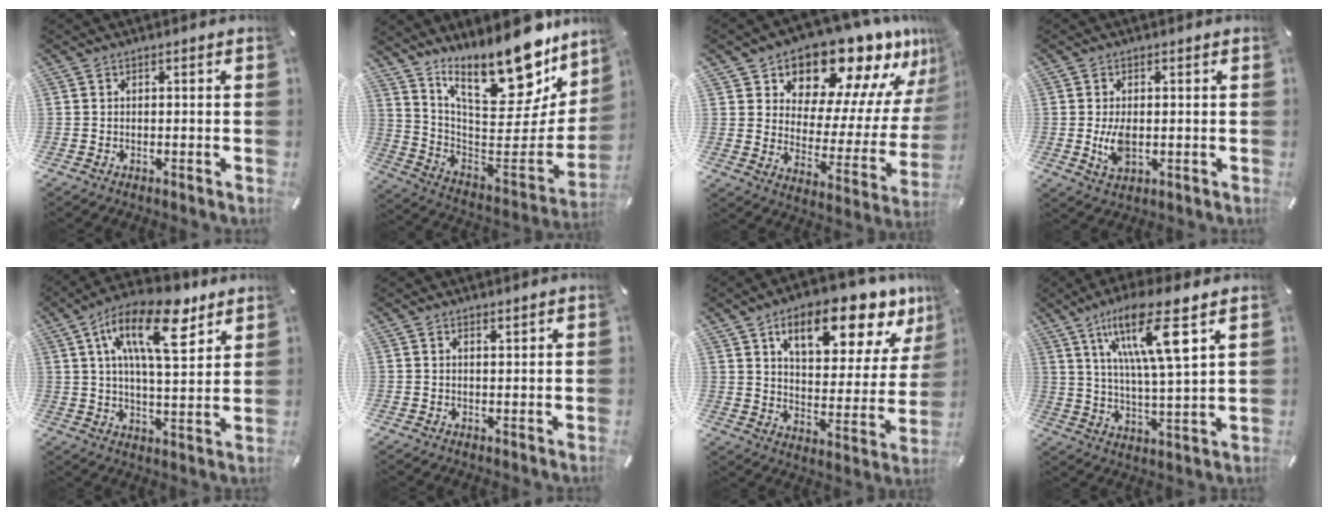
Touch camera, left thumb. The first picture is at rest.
{"total": 22.8, "force": [17.3, 9.0, 11.8], "torque": [-0.170, -0.137, 0.294]}
{"total": 15.7, "force": [14.0, 6.1, 3.7], "torque": [-0.054, -0.141, 0.232]}
{"total": 5.5, "force": [-0.2, 3.0, 4.6], "torque": [-0.103, -0.008, -0.010]}
{"total": 17.9, "force": [8.9, 7.6, 13.6], "torque": [-0.227, -0.021, 0.146]}
{"total": 1.1, "force": [1.0, 0.2, 0.4], "torque": [-0.007, -0.002, 0.018]}
{"total": 16.8, "force": [10.9, 7.5, 10.4], "torque": [-0.145, -0.071, 0.173]}
{"total": 16.4, "force": [9.4, 2.9, 13.1], "torque": [-0.240, -0.031, 0.149]}